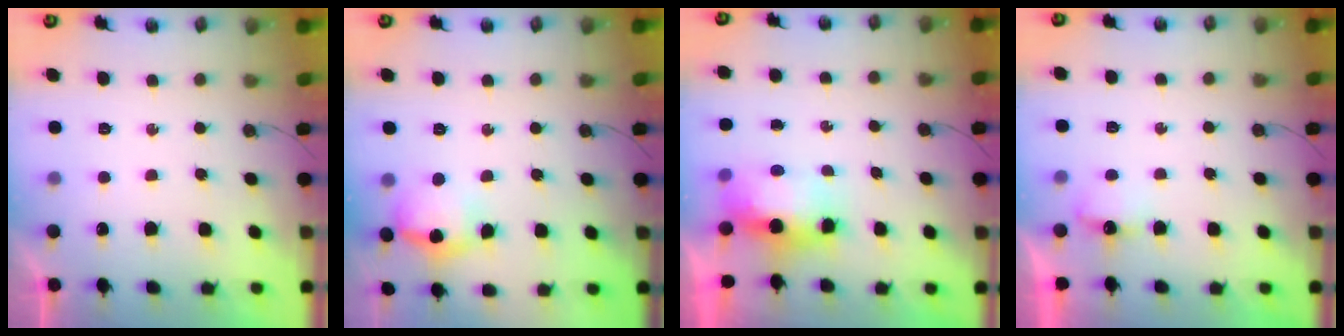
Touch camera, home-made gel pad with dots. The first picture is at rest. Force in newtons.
{"total": 13.3, "press": 13.2, "slide": 1.8}
{"total": 7.1, "press": 7.1, "slide": 0.5}
{"total": 3.4, "press": 3.4, "slide": 0.5}